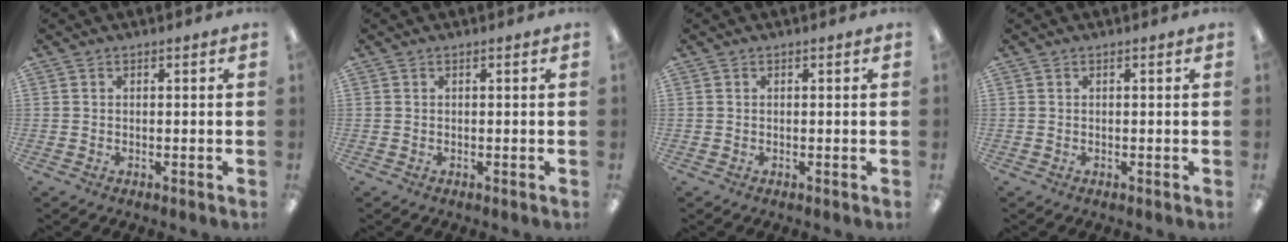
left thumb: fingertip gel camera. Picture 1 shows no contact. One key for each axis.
{"total": 0.0}
{"total": 0.0}
{"total": 0.0}